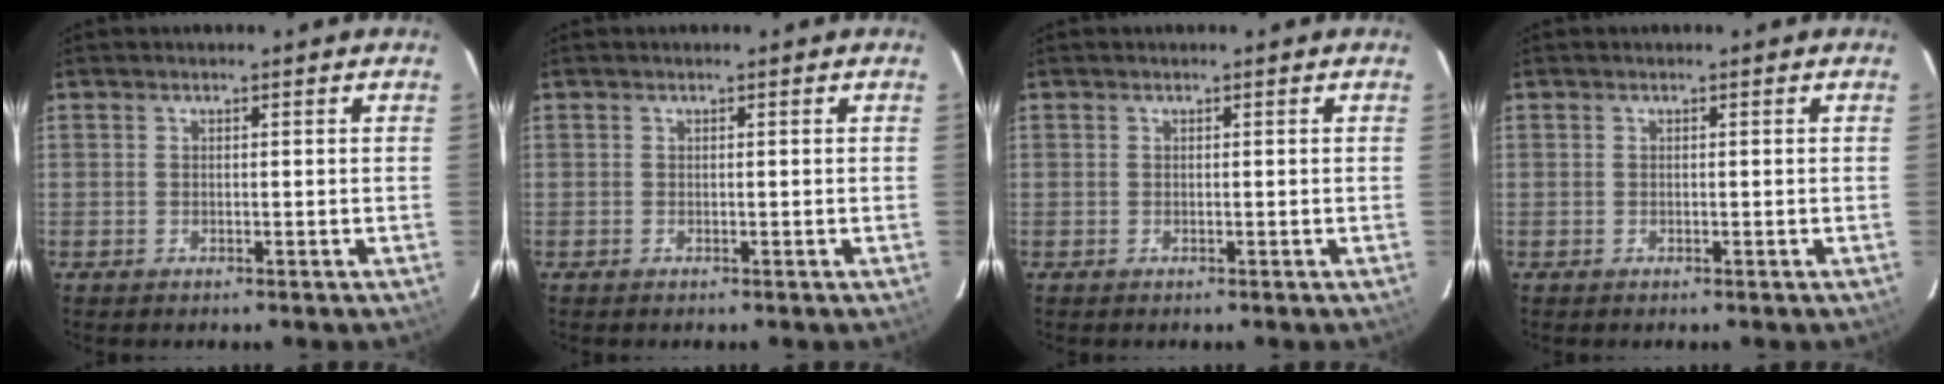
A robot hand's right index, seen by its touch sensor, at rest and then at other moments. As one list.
[{"total": 0.0}, {"total": 0.0}, {"total": 0.0}]